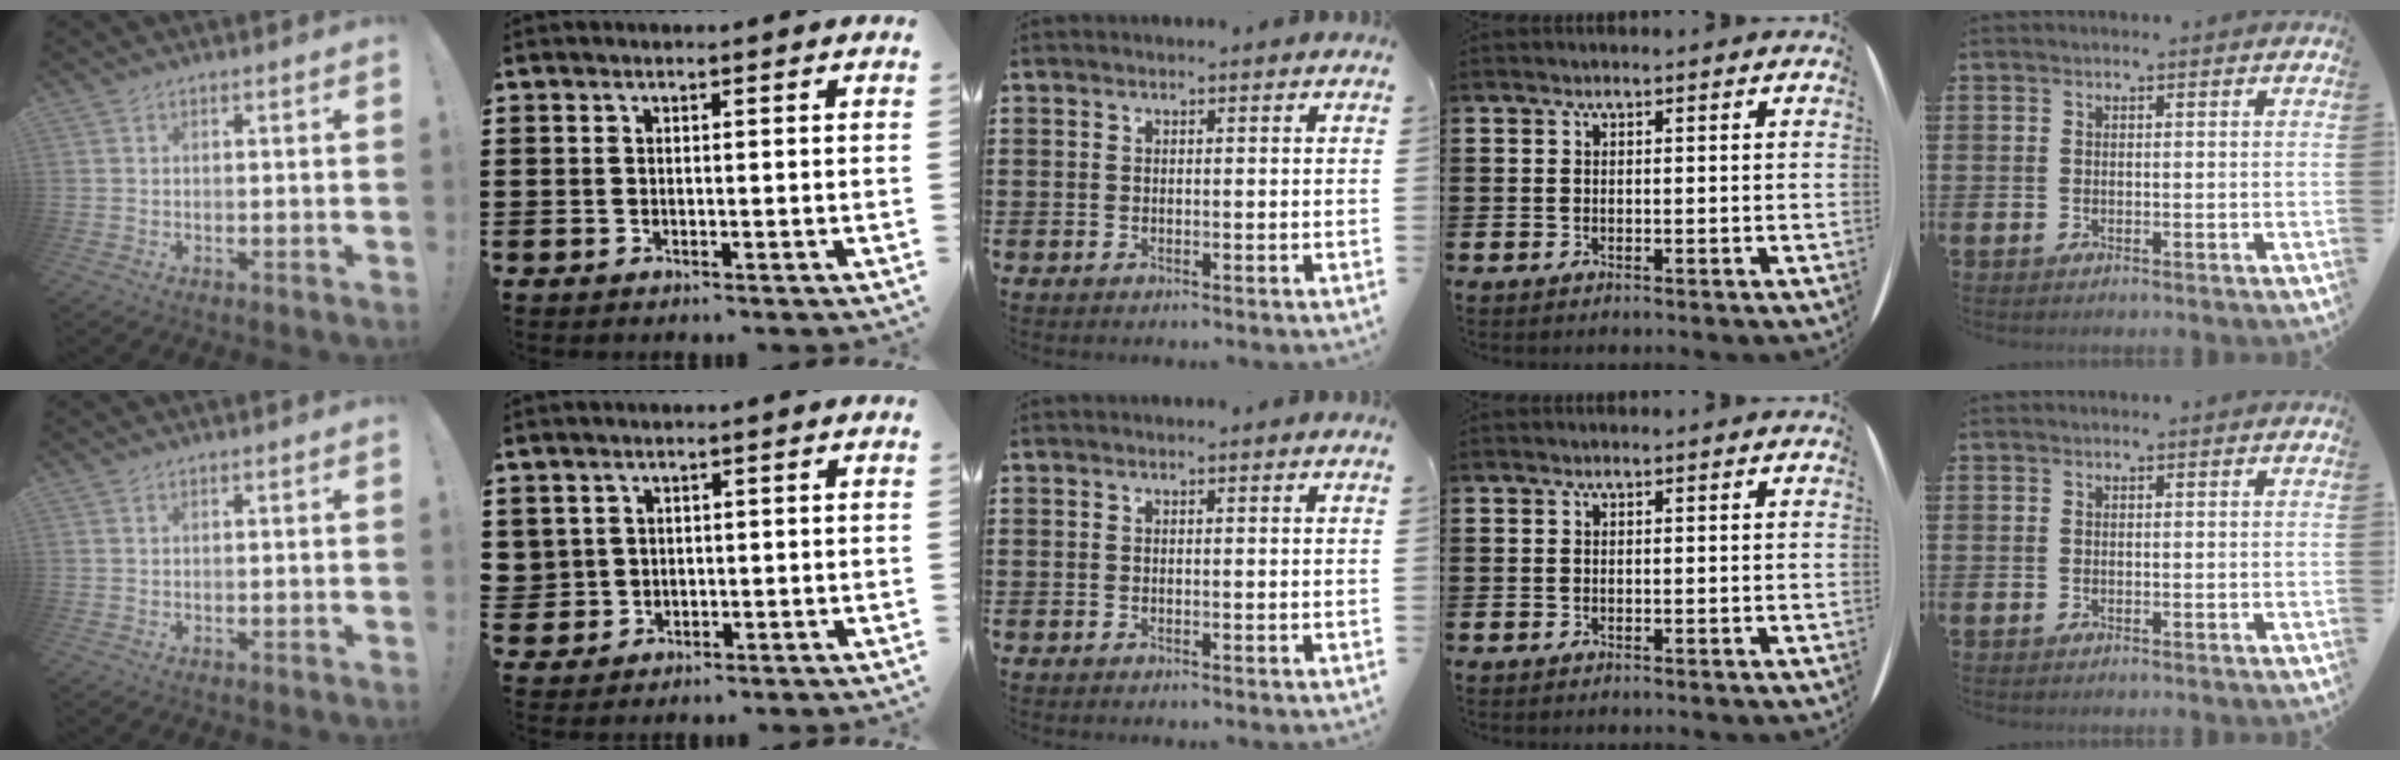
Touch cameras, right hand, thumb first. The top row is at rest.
{"index": {"total": 1.8, "force": [0.8, 1.6, -0.1], "torque": [-0.008, 0.009, 0.013]}}